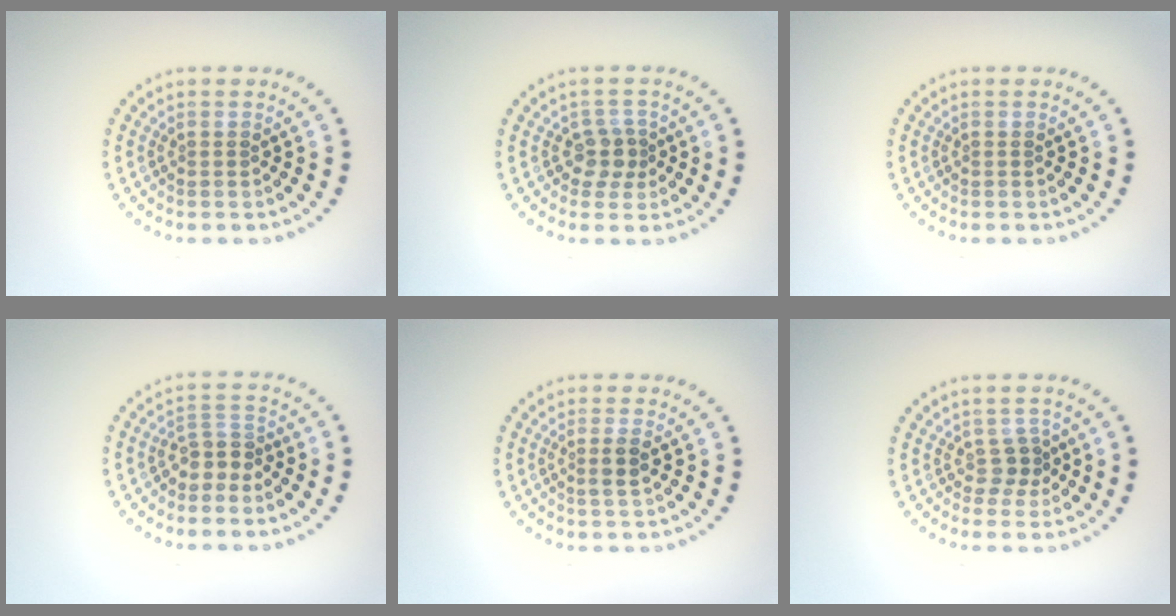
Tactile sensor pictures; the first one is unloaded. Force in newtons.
{"total": 2.2, "press": 1.9, "slide": 1.1}
{"total": 0.0}
{"total": 2.1, "press": 1.6, "slide": 1.5}
{"total": 1.4, "press": 1.2, "slide": 0.7}
{"total": 1.6, "press": 1.1, "slide": 1.2}